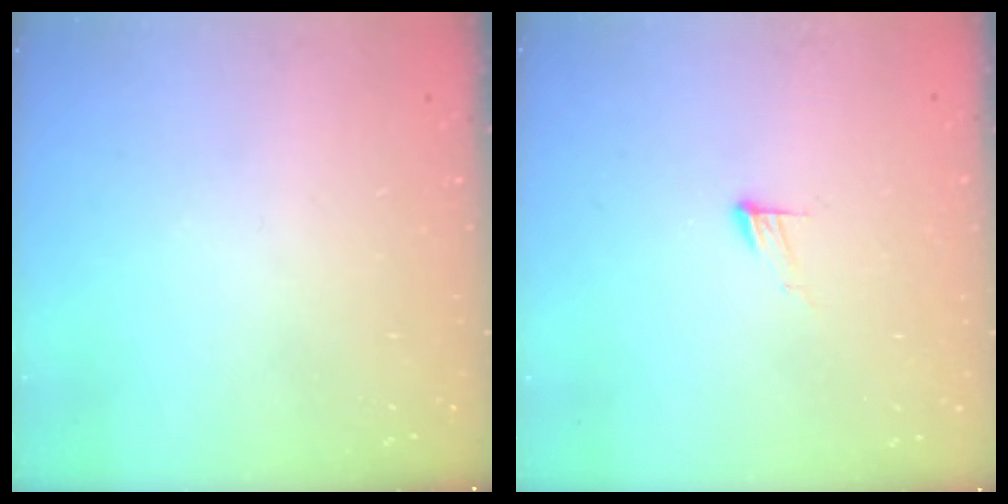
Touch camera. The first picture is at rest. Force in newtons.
{"total": 5.2, "press": 5.2, "slide": 0.5}